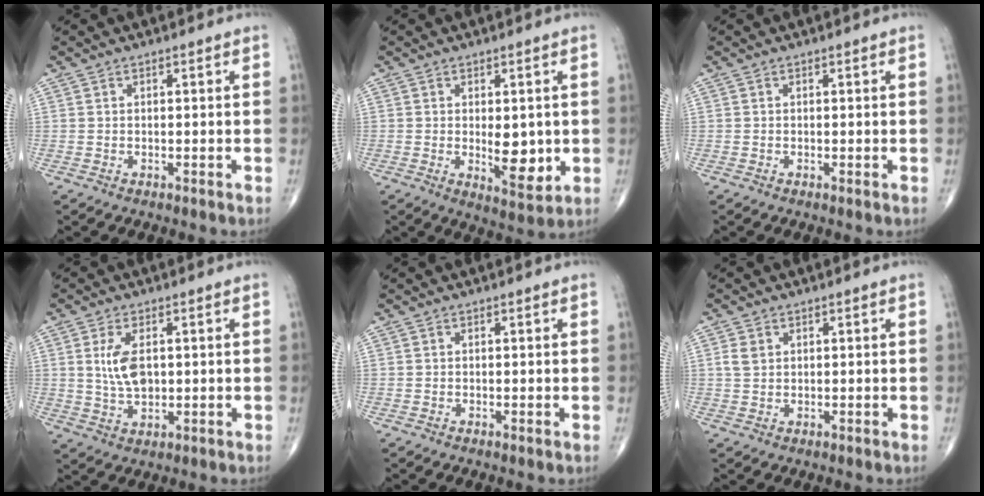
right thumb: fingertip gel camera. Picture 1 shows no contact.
{"total": 7.4, "force": [-0.3, 3.2, 6.7], "torque": [-0.078, -0.015, 0.006]}
{"total": 0.0}
{"total": 6.6, "force": [1.1, 3.5, 5.4], "torque": [-0.103, -0.005, 0.025]}
{"total": 0.0}
{"total": 2.3, "force": [0.7, 1.7, 1.3], "torque": [-0.024, 0.002, 0.017]}